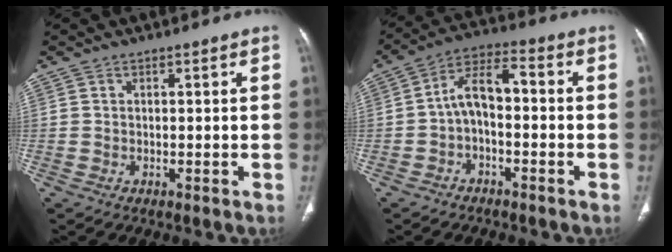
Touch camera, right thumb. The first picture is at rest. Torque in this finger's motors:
{"motor_torque": [-0.45, 0.70, 0.12, -0.08, 0.22]}